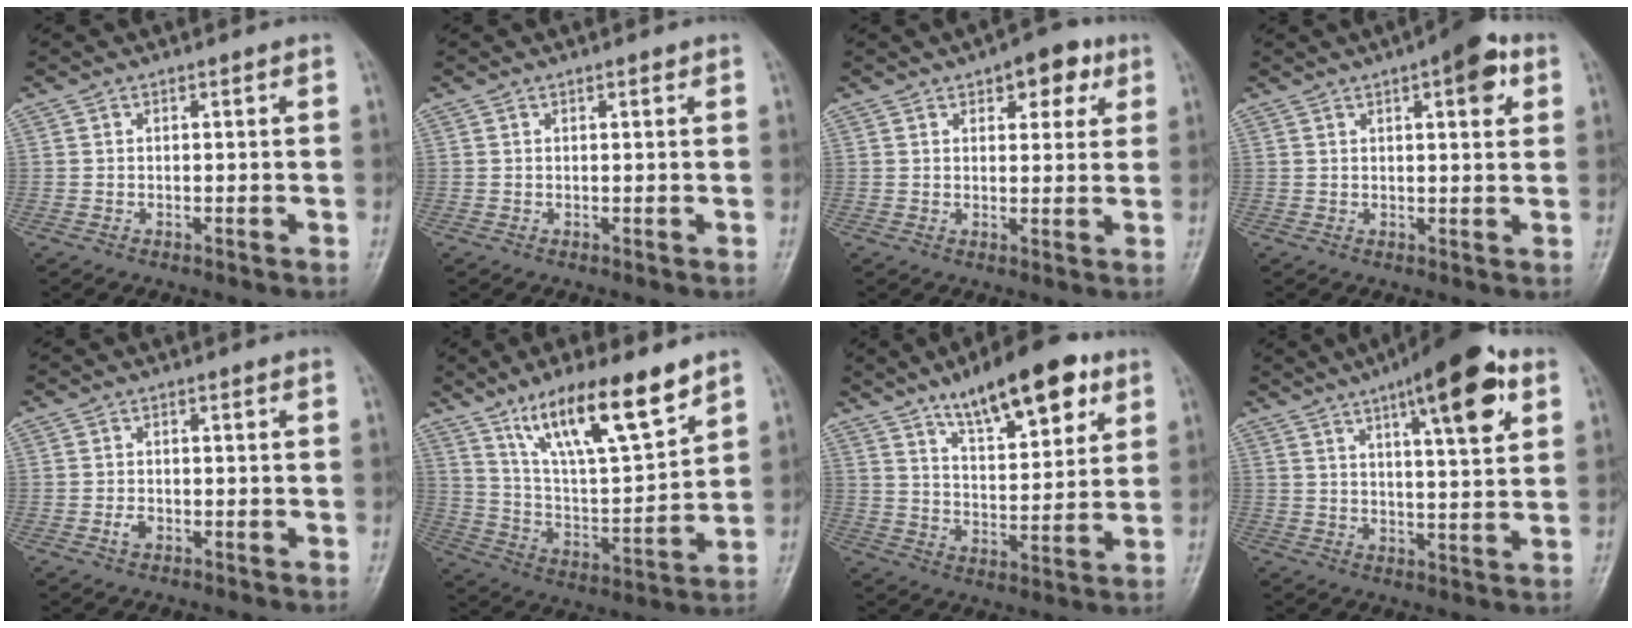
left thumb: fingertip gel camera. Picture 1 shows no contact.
{"total": 0.7, "force": [0.5, 0.3, 0.5], "torque": [-0.009, -0.001, 0.006]}
{"total": 7.3, "force": [3.8, 3.8, 4.9], "torque": [-0.029, -0.009, 0.043]}
{"total": 7.4, "force": [3.3, 2.6, 6.1], "torque": [-0.065, -0.005, 0.038]}
{"total": 1.6, "force": [-0.6, 1.1, 1.0], "torque": [-0.020, 0.004, -0.013]}
{"total": 17.9, "force": [11.8, 4.5, 12.7], "torque": [-0.194, -0.053, 0.221]}
{"total": 16.3, "force": [9.9, 5.9, 11.5], "torque": [-0.143, -0.040, 0.158]}
{"total": 15.3, "force": [7.6, 3.9, 12.7], "torque": [-0.169, -0.021, 0.109]}